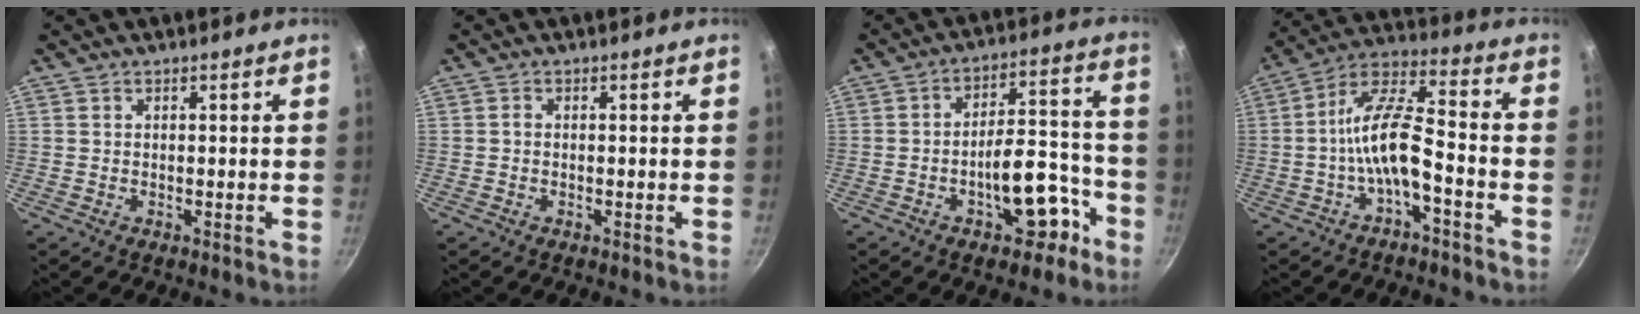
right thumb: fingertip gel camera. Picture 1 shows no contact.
{"total": 0.6, "force": [-0.2, 0.5, 0.3], "torque": [-0.002, 0.003, -0.005]}
{"total": 12.6, "force": [-6.0, 6.1, 9.2], "torque": [-0.084, 0.075, -0.074]}
{"total": 11.4, "force": [-4.2, 3.9, 9.8], "torque": [-0.192, 0.049, -0.082]}